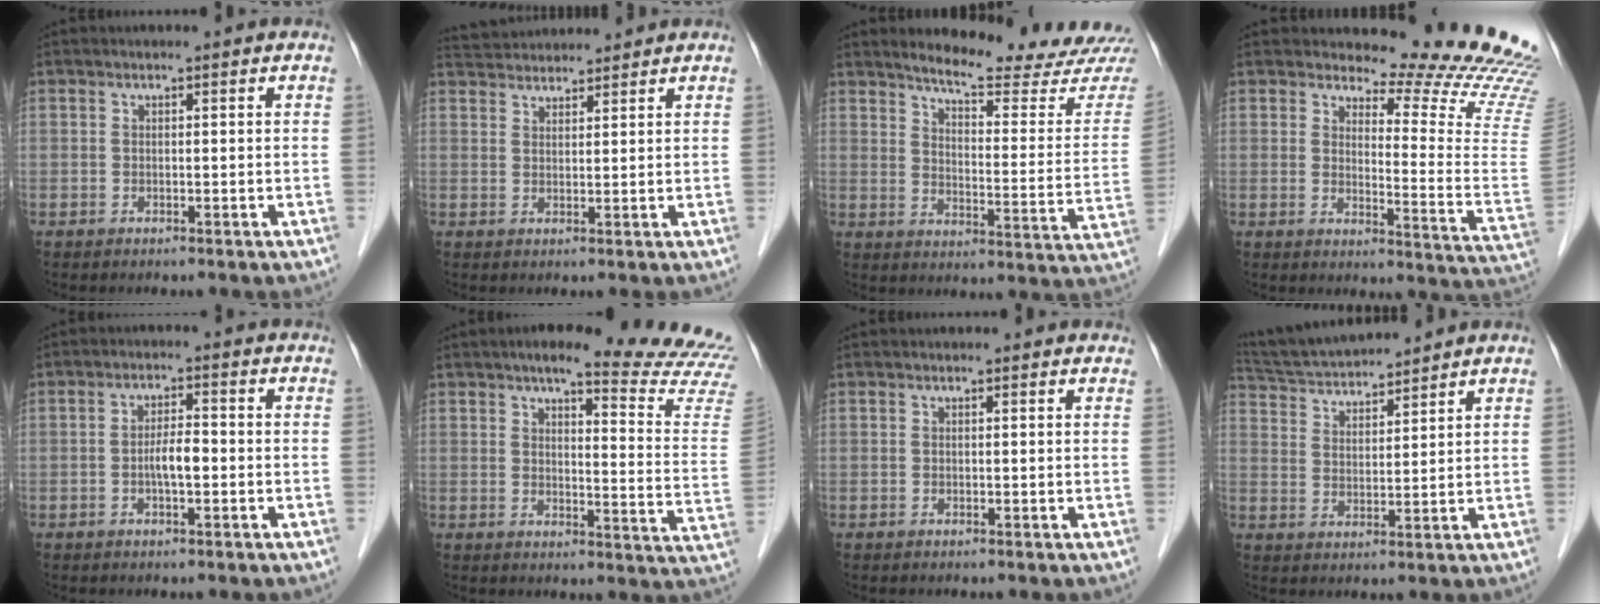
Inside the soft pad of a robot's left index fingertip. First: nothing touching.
{"total": 6.8, "force": [6.6, 1.0, 1.2], "torque": [-0.027, 0.038, 0.109]}
{"total": 17.7, "force": [16.7, 0.2, 6.0], "torque": [-0.083, -0.099, 0.203]}
{"total": 16.3, "force": [15.6, 0.0, 4.9], "torque": [-0.060, -0.146, 0.163]}
{"total": 3.3, "force": [-0.8, 0.8, 3.1], "torque": [-0.059, 0.004, -0.015]}
{"total": 19.2, "force": [17.4, 0.9, 7.9], "torque": [-0.093, -0.086, 0.186]}
{"total": 0.5, "force": [0.5, 0.2, 0.1], "torque": [-0.006, -0.001, 0.004]}
{"total": 11.2, "force": [10.6, 0.9, 3.5], "torque": [-0.073, 0.025, 0.191]}